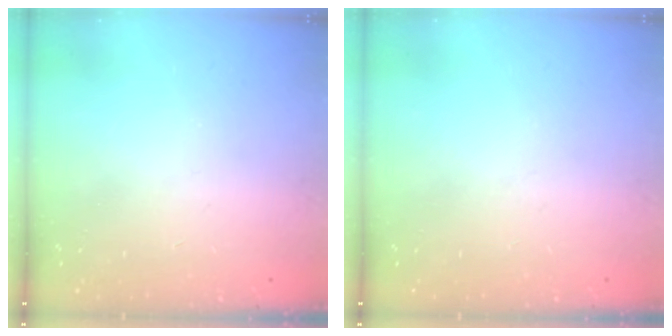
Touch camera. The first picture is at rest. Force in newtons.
{"total": 0.0}